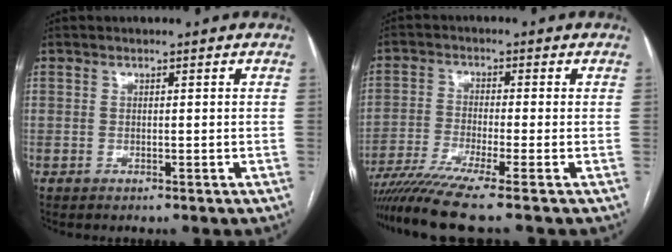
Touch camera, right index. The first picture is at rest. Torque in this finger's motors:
{"motor_torque": [1.45, -0.69, 0.64, 0.15]}